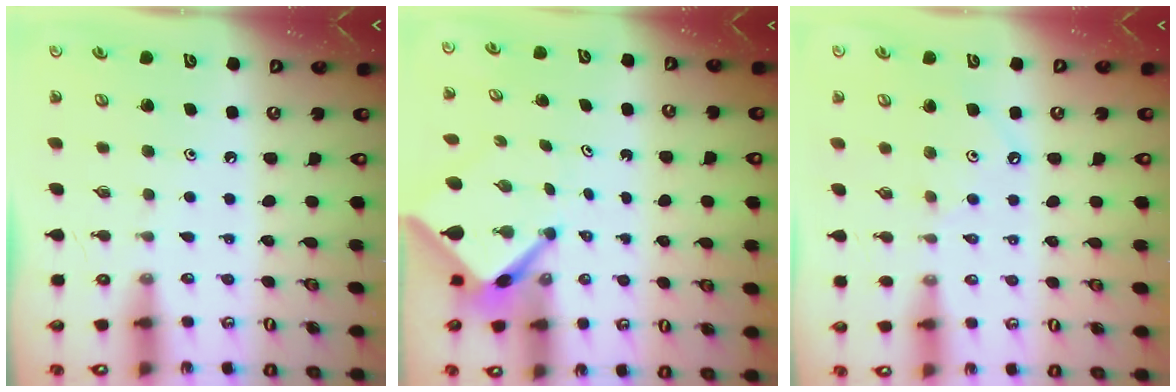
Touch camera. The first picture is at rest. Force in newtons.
{"total": 3.8, "press": 3.8, "slide": 0.2}
{"total": 2.6, "press": 2.6, "slide": 0.3}